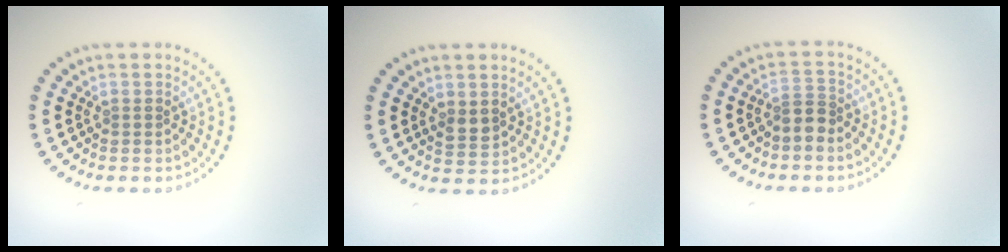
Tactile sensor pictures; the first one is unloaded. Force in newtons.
{"total": 1.4, "press": 1.3, "slide": 0.5}
{"total": 1.8, "press": 1.3, "slide": 1.2}